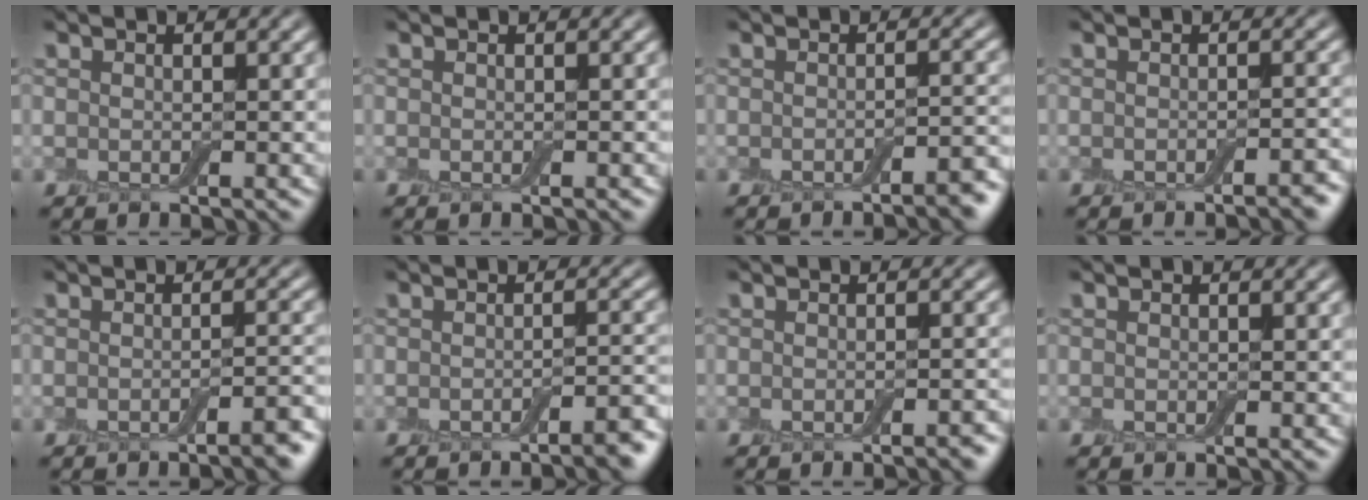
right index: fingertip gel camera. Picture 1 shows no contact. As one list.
[{"total": 0.0}, {"total": 2.7, "force": [-1.7, 0.5, 2.1], "torque": [-0.020, 0.005, -0.030]}, {"total": 2.0, "force": [-1.3, 0.5, 1.5], "torque": [-0.013, 0.002, -0.022]}, {"total": 2.7, "force": [-1.5, 0.5, 2.1], "torque": [-0.022, 0.004, -0.029]}, {"total": 3.0, "force": [-1.9, 0.6, 2.3], "torque": [-0.023, 0.005, -0.033]}, {"total": 1.7, "force": [-1.0, 0.4, 1.3], "torque": [-0.008, 0.002, -0.017]}, {"total": 0.0}]